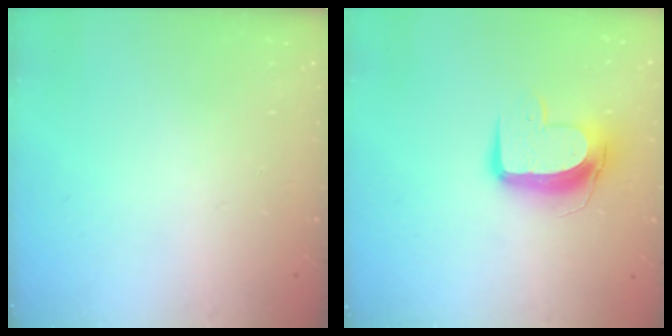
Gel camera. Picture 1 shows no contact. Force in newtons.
{"total": 10.5, "press": 10.4, "slide": 0.8}